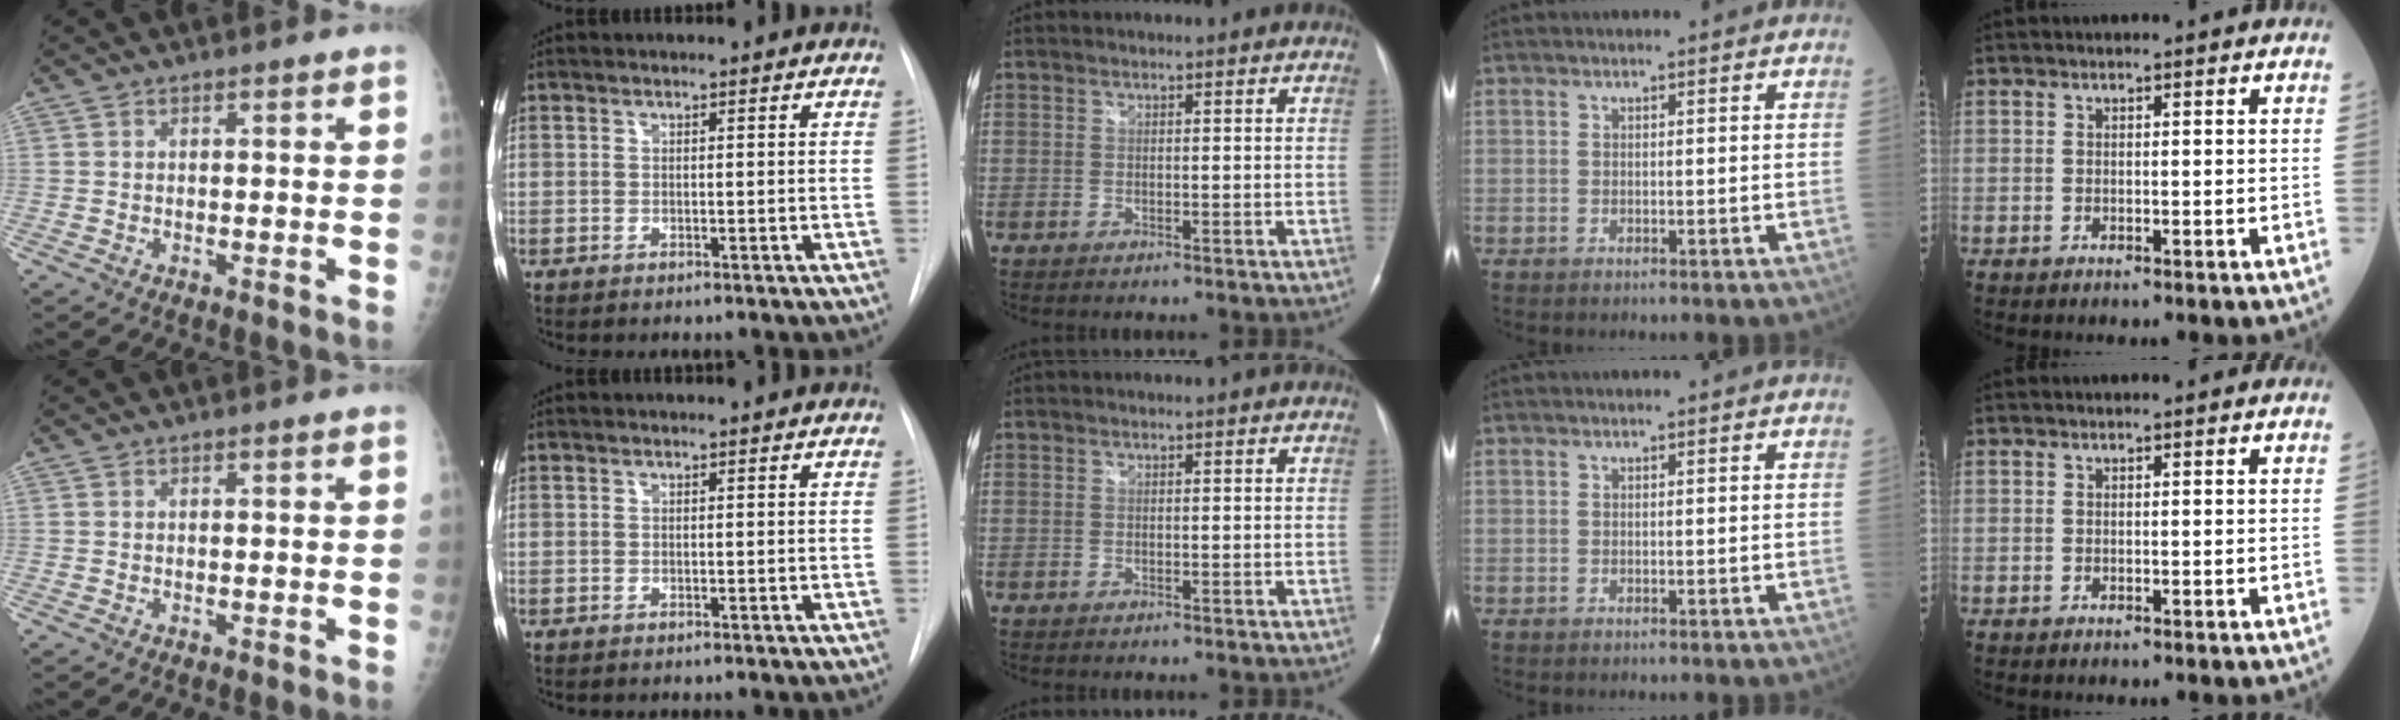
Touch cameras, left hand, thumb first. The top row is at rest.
{}